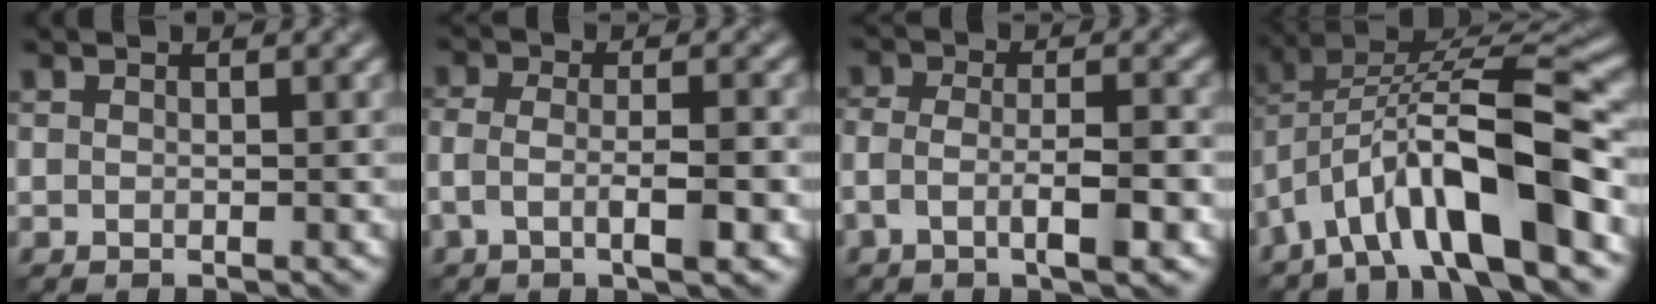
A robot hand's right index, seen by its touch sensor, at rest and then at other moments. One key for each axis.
{"total": 3.9, "fx": -1.6, "fy": 1.2, "fz": 3.3, "tx": -0.069, "ty": 0.005, "tz": -0.034}
{"total": 4.3, "fx": -2.0, "fy": 1.3, "fz": 3.5, "tx": -0.071, "ty": 0.008, "tz": -0.041}
{"total": 10.7, "fx": -4.3, "fy": 3.6, "fz": 9.1, "tx": -0.144, "ty": 0.020, "tz": -0.079}